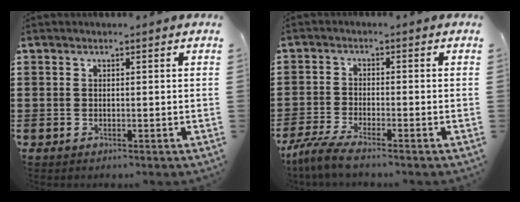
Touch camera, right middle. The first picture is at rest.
{"total": 3.9, "force": [-3.3, 0.0, 2.1], "torque": [-0.064, -0.016, -0.071]}